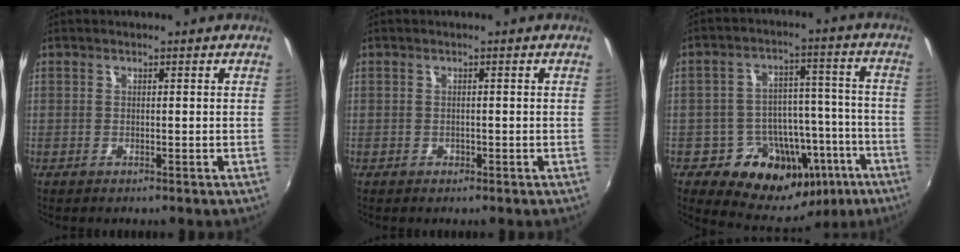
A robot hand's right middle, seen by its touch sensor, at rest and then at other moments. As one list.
[{"total": 0.7, "force": [-0.4, 0.6, 0.1], "torque": [0.000, -0.002, -0.005]}, {"total": 18.8, "force": [-9.6, 13.7, 8.5], "torque": [-0.154, 0.028, -0.111]}]